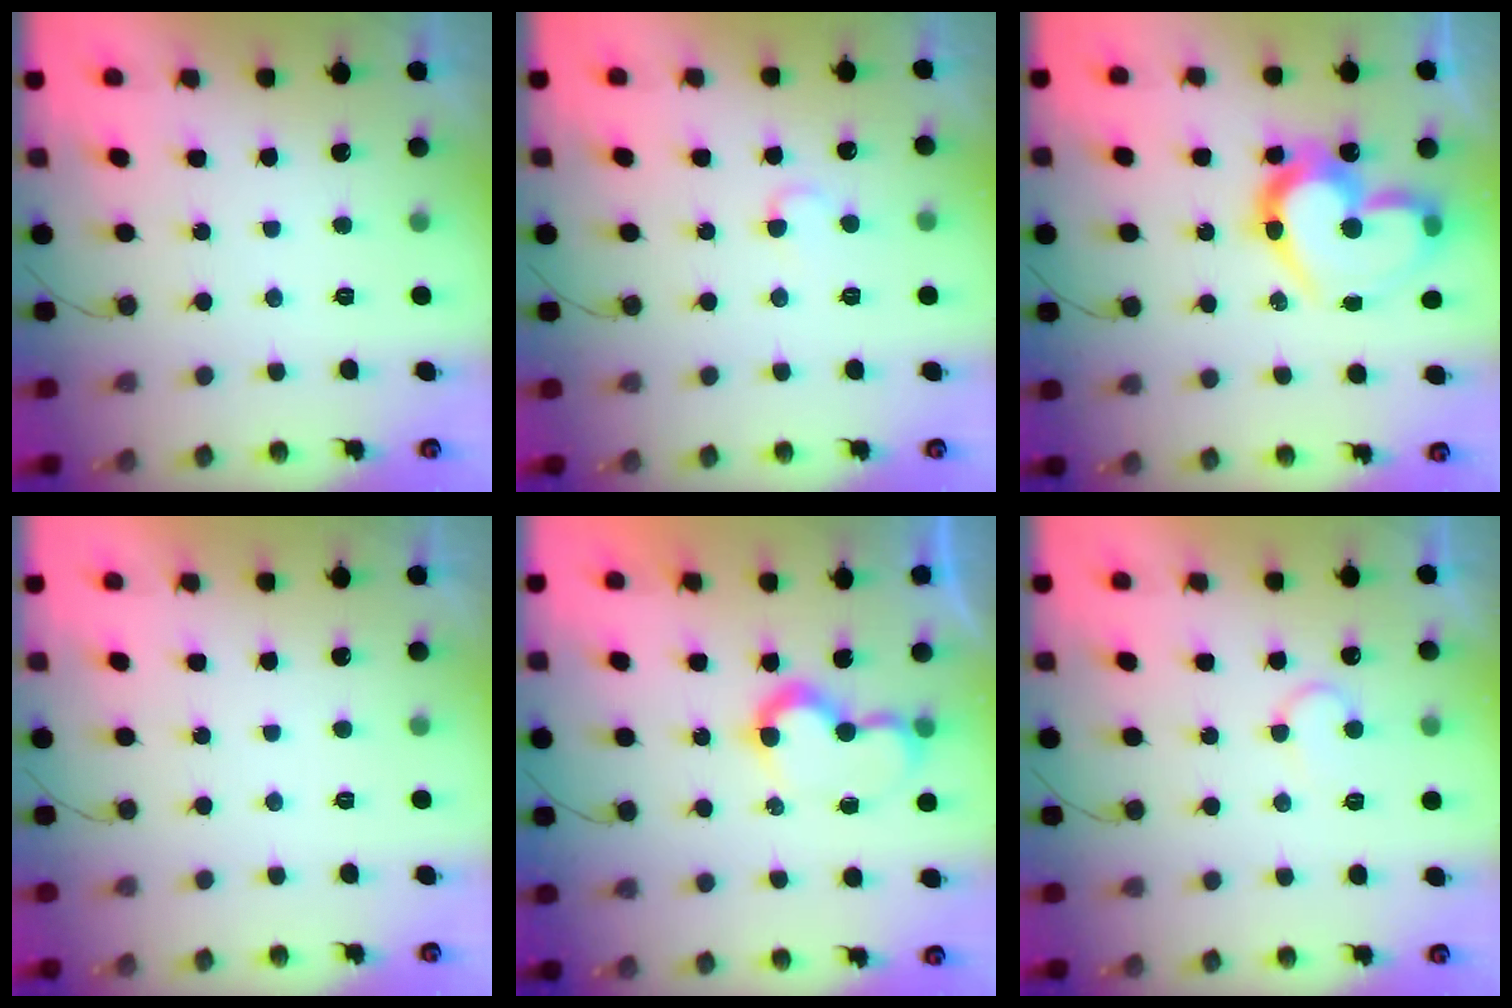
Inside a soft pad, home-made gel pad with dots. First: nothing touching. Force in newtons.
{"total": 4.0, "press": 3.9, "slide": 0.4}
{"total": 19.6, "press": 19.6, "slide": 1.2}
{"total": 1.8, "press": 1.8, "slide": 0.1}
{"total": 8.0, "press": 8.0, "slide": 0.8}
{"total": 6.6, "press": 6.6, "slide": 0.6}